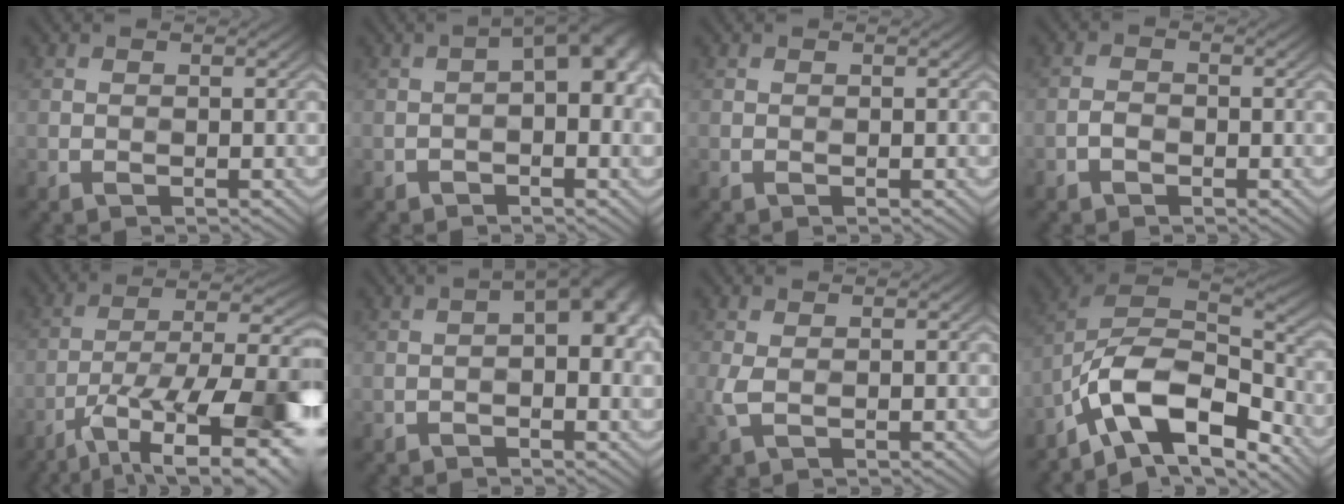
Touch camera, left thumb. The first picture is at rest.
{"total": 5.4, "force": [-0.4, 1.7, 5.1], "torque": [-0.071, 0.009, -0.002]}
{"total": 0.0}
{"total": 0.9, "force": [-0.7, 0.3, 0.4], "torque": [-0.014, -0.001, -0.016]}
{"total": 14.3, "force": [-6.0, 6.0, 11.5], "torque": [-0.210, -0.011, -0.087]}
{"total": 5.0, "force": [-0.1, 1.5, 4.7], "torque": [-0.067, 0.009, 0.002]}
{"total": 1.4, "force": [0.3, 0.4, 1.3], "torque": [-0.037, -0.006, 0.000]}
{"total": 13.1, "force": [-6.5, 6.6, 9.1], "torque": [-0.214, -0.002, -0.112]}